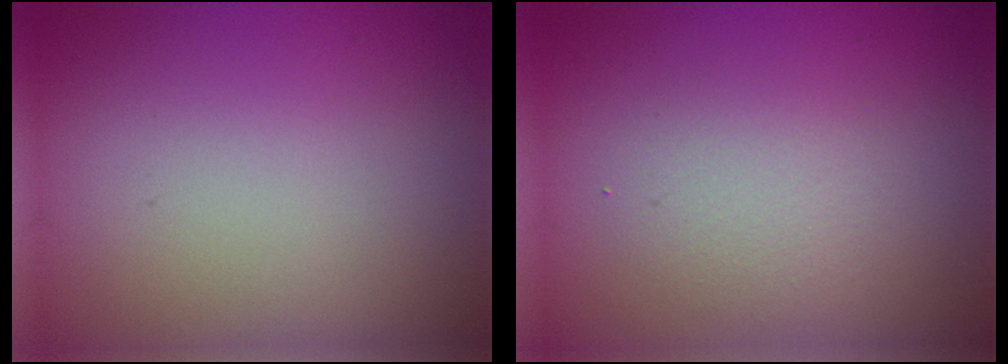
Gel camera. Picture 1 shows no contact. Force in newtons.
{"total": 2.4, "press": 2.4, "slide": 0.2}